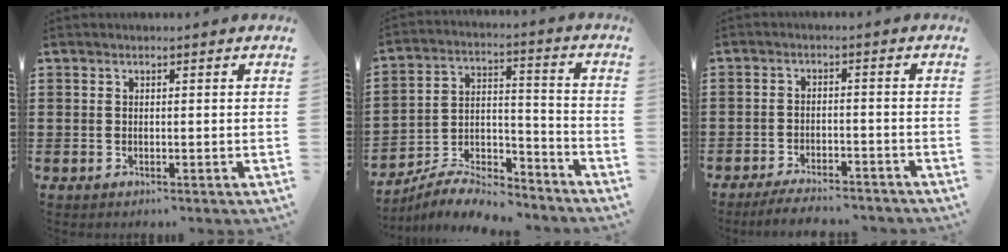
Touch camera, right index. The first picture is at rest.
{"total": 8.4, "force": [-7.8, 1.7, 2.4], "torque": [-0.045, 0.022, -0.153]}
{"total": 3.6, "force": [-3.5, 0.3, 0.9], "torque": [-0.015, 0.003, -0.068]}